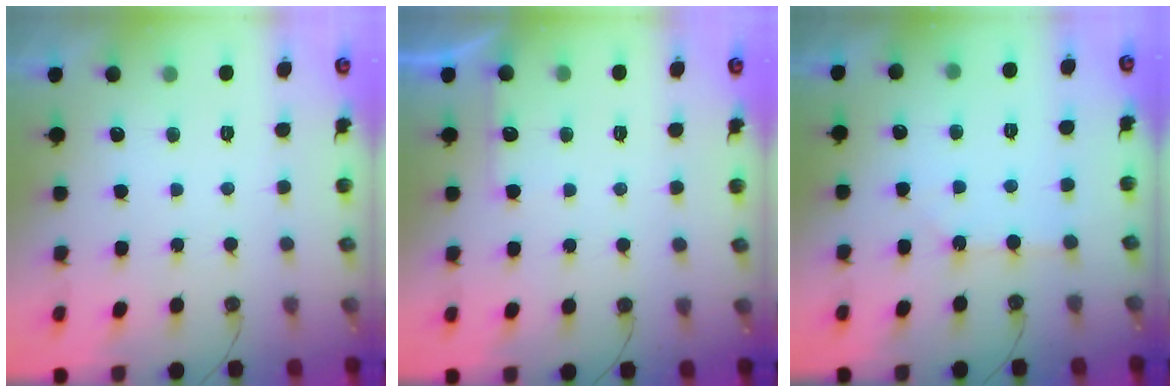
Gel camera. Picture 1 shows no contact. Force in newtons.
{"total": 5.0, "press": 4.9, "slide": 0.6}
{"total": 2.1, "press": 2.1, "slide": 0.3}